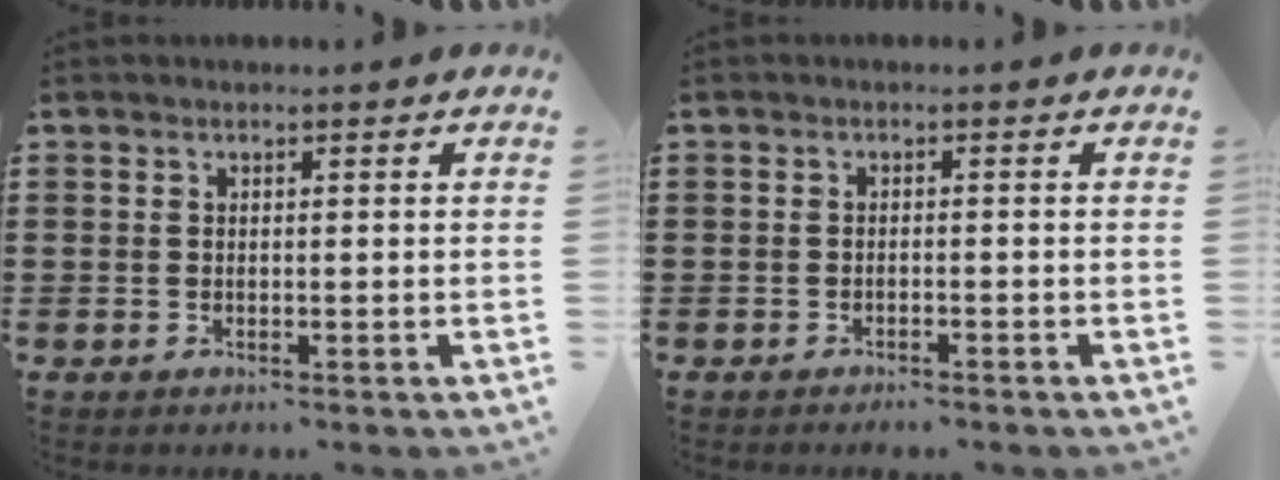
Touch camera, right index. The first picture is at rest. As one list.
[{"total": 1.1, "force": [-1.1, -0.1, 0.3], "torque": [-0.007, 0.000, -0.021]}]